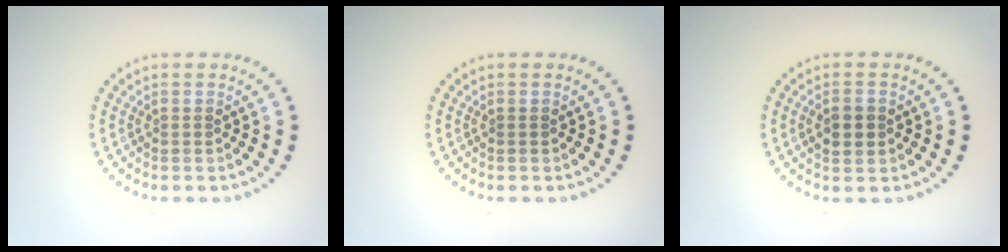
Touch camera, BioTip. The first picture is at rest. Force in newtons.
{"total": 0.0}
{"total": 2.4, "press": 2.4, "slide": 0.2}